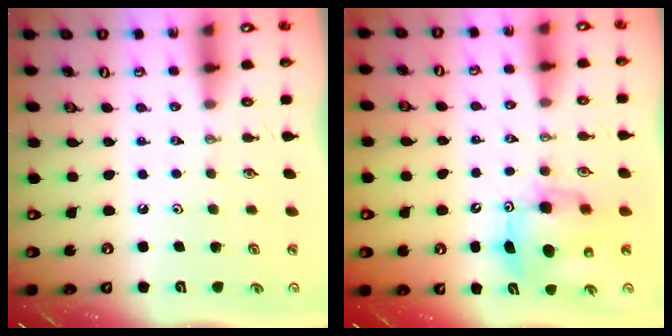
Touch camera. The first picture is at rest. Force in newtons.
{"total": 8.2, "press": 8.2, "slide": 0.6}